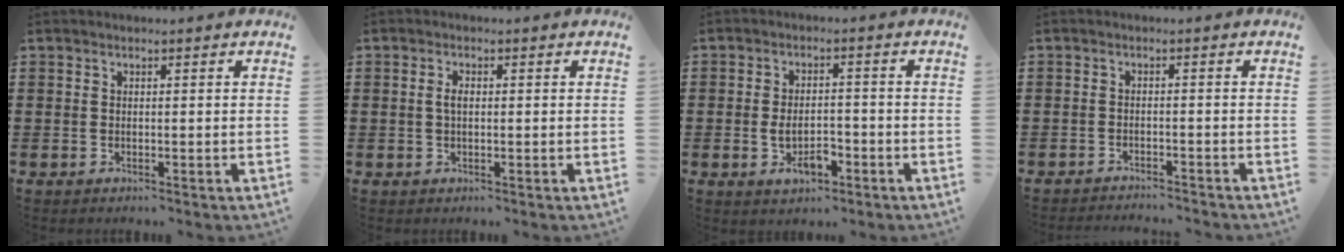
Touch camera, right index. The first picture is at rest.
{"total": 1.8, "force": [0.1, 0.8, 1.6], "torque": [-0.032, 0.004, 0.000]}
{"total": 4.7, "force": [-1.9, 2.3, 3.7], "torque": [-0.070, 0.006, -0.035]}
{"total": 2.0, "force": [-2.0, 0.0, -0.2], "torque": [-0.002, 0.004, -0.043]}